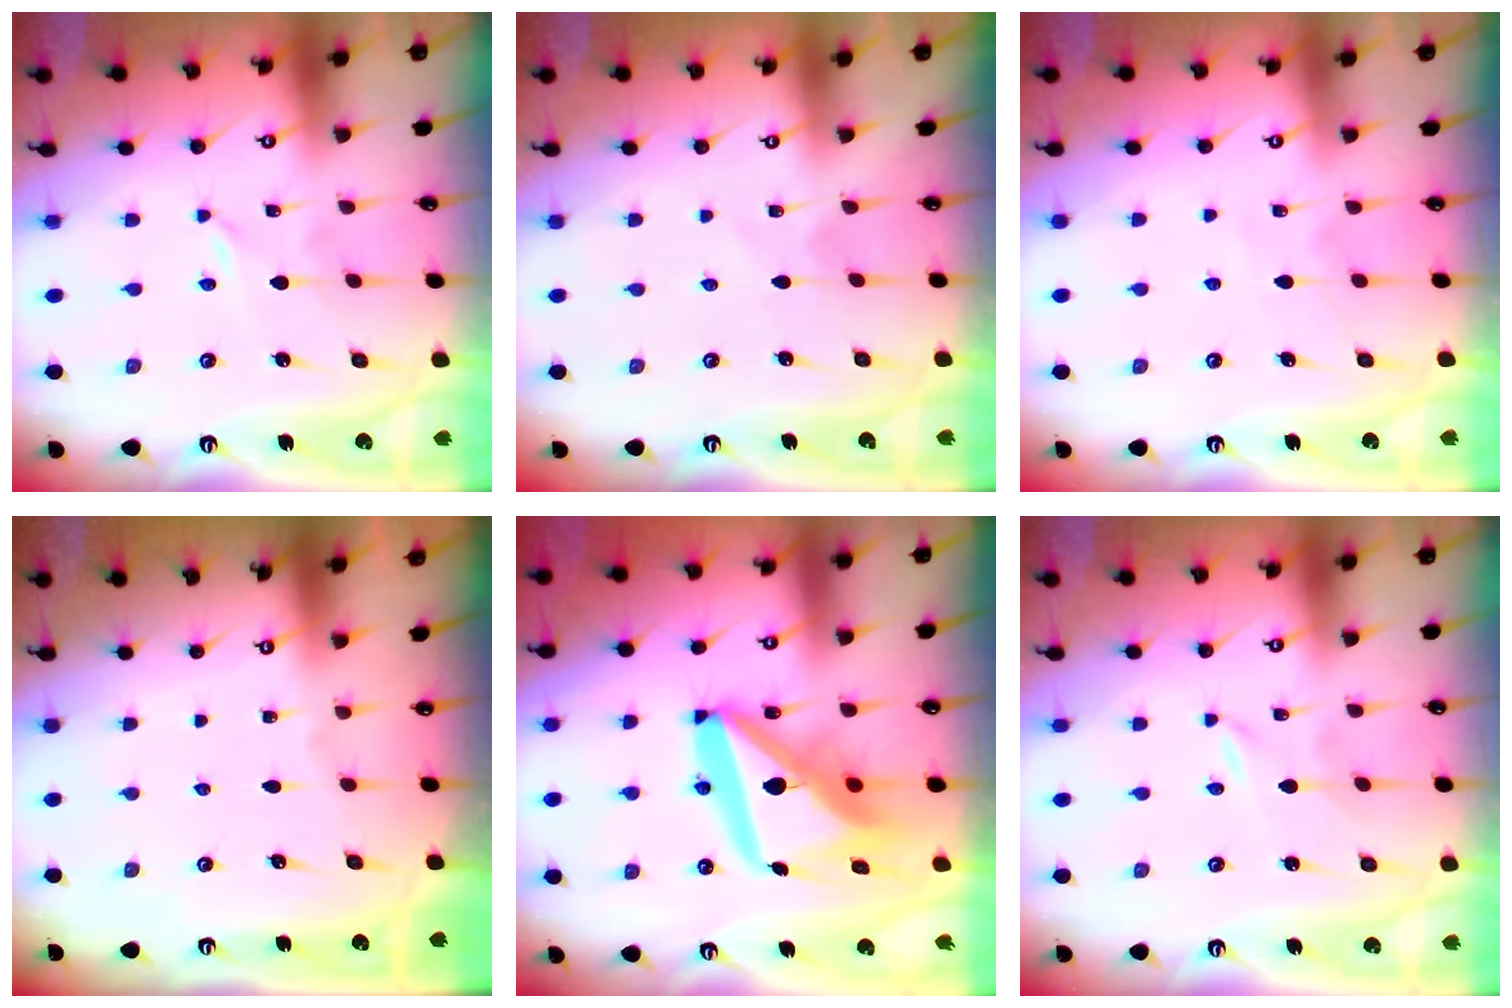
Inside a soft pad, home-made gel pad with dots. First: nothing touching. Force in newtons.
{"total": 2.8, "press": 2.8, "slide": 0.3}
{"total": 4.3, "press": 4.3, "slide": 0.5}
{"total": 0.0}
{"total": 17.9, "press": 17.8, "slide": 2.0}
{"total": 0.0}